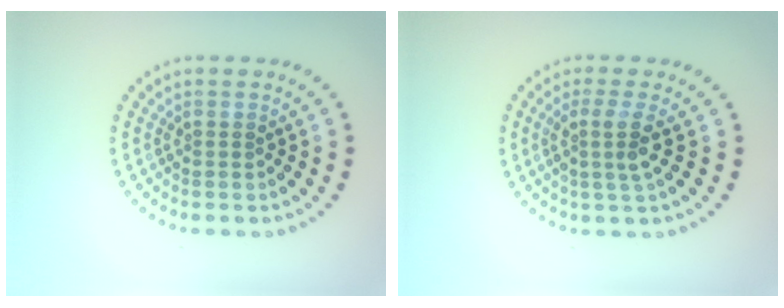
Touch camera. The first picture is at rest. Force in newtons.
{"total": 2.5, "press": 1.9, "slide": 1.6}